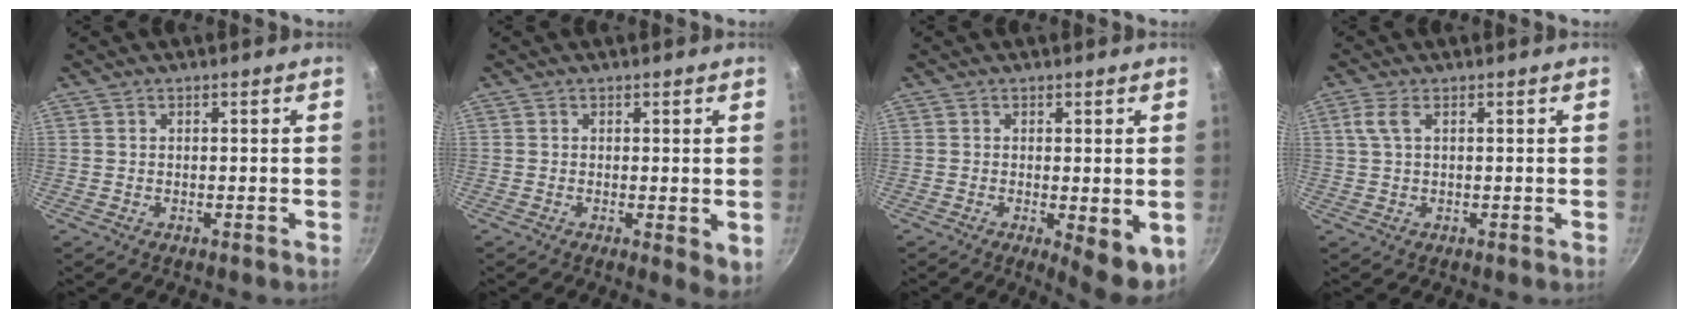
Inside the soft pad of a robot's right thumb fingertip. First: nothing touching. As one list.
[{"total": 3.8, "force": [-0.2, 1.5, 3.5], "torque": [-0.045, -0.012, -0.003]}, {"total": 7.3, "force": [-1.4, 2.5, 6.8], "torque": [-0.076, -0.006, -0.012]}, {"total": 2.6, "force": [0.8, 0.9, 2.3], "torque": [-0.054, 0.006, 0.018]}]